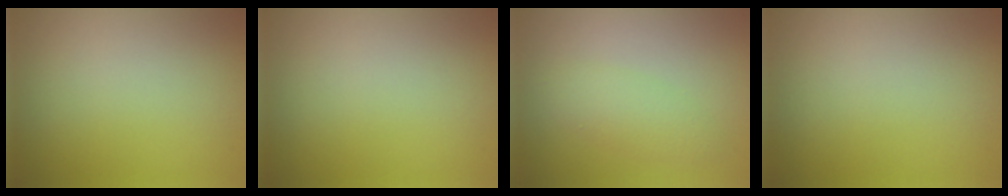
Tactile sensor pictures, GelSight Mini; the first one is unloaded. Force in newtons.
{"total": 0.0}
{"total": 2.2, "press": 2.2, "slide": 0.1}
{"total": 0.0}